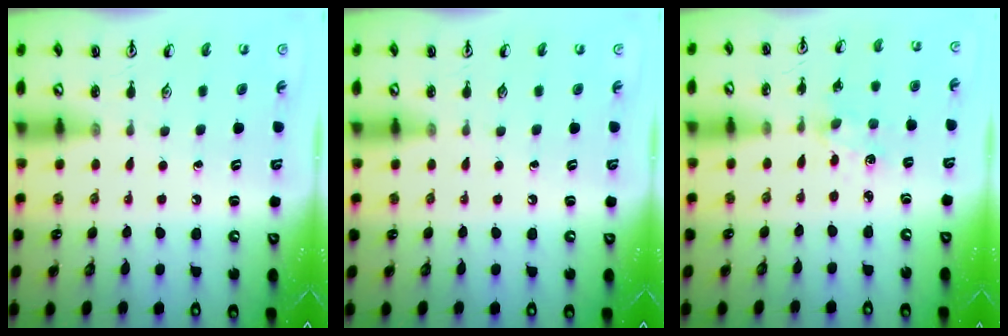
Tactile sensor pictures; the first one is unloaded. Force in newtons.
{"total": 0.0}
{"total": 2.0, "press": 2.0, "slide": 0.3}